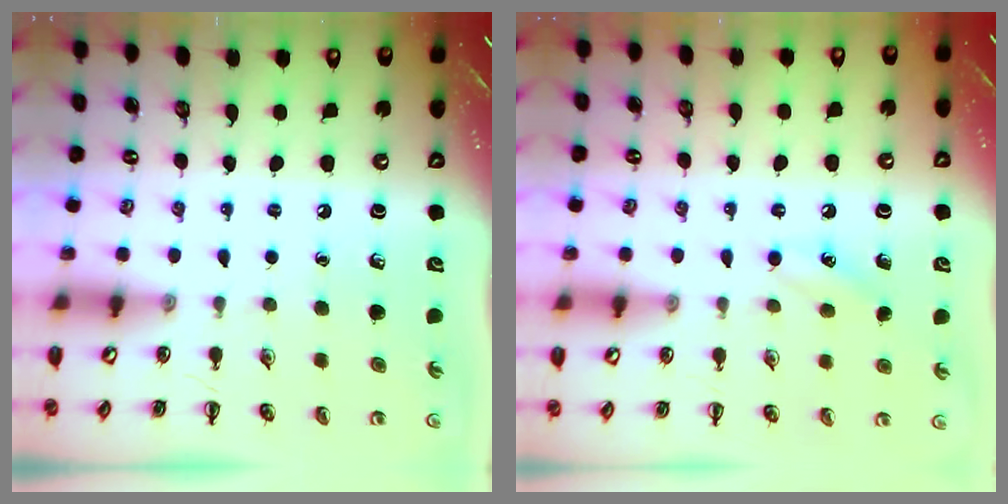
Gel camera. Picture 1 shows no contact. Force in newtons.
{"total": 6.9, "press": 6.7, "slide": 1.8}